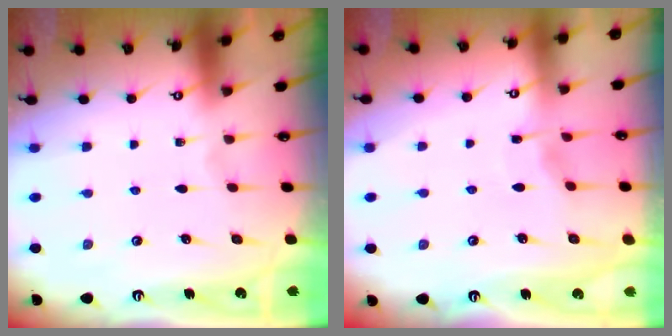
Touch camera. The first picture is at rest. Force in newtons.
{"total": 3.2, "press": 3.2, "slide": 0.5}